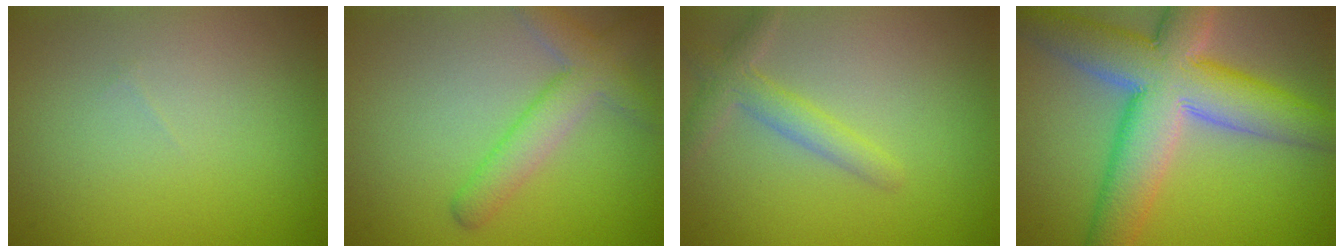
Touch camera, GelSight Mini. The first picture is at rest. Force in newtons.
{"total": 3.8, "press": 3.8, "slide": 0.3}
{"total": 2.5, "press": 2.5, "slide": 0.1}
{"total": 11.4, "press": 11.3, "slide": 0.7}